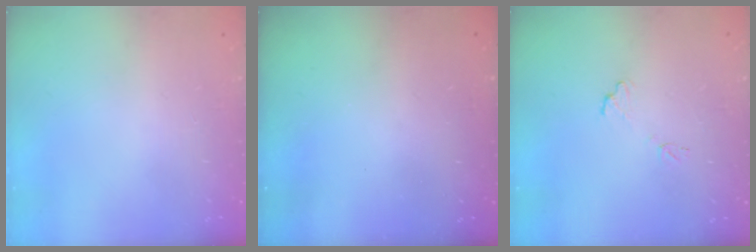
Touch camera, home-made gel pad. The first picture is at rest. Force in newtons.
{"total": 3.1, "press": 3.1, "slide": 0.1}
{"total": 6.4, "press": 6.4, "slide": 0.3}